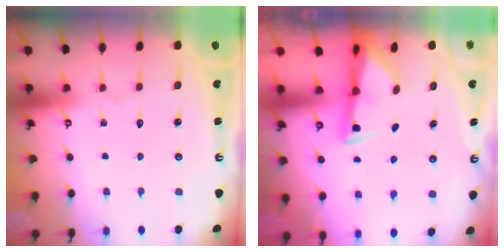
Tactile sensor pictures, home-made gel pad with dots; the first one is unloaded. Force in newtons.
{"total": 3.0, "press": 2.9, "slide": 0.6}